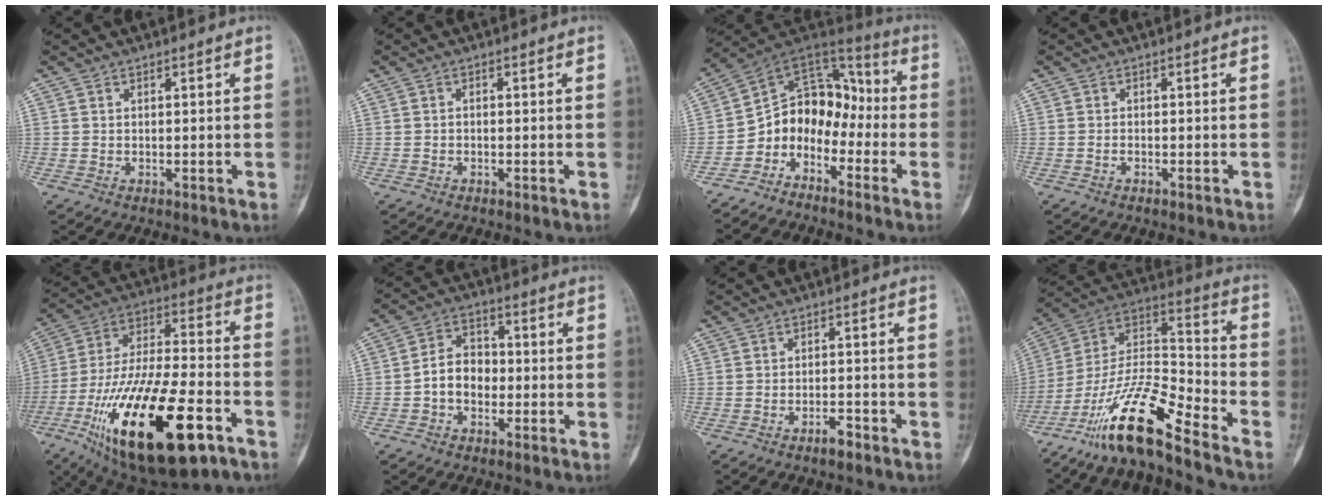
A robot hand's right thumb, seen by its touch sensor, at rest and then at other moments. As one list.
[{"total": 0.5, "force": [-0.3, 0.3, 0.3], "torque": [-0.004, 0.003, -0.010]}, {"total": 11.5, "force": [-5.0, 8.7, 5.5], "torque": [-0.049, 0.106, -0.105]}, {"total": 0.6, "force": [-0.4, 0.2, 0.4], "torque": [-0.012, 0.005, -0.008]}, {"total": 29.9, "force": [-12.8, 11.2, 24.6], "torque": [-0.478, 0.041, -0.203]}, {"total": 7.6, "force": [-1.5, 5.8, 4.7], "torque": [-0.057, 0.031, -0.040]}, {"total": 2.5, "force": [-1.8, 0.8, 1.5], "torque": [-0.029, 0.010, -0.033]}, {"total": 17.9, "force": [-13.1, 3.4, 11.6], "torque": [-0.219, 0.087, -0.244]}]